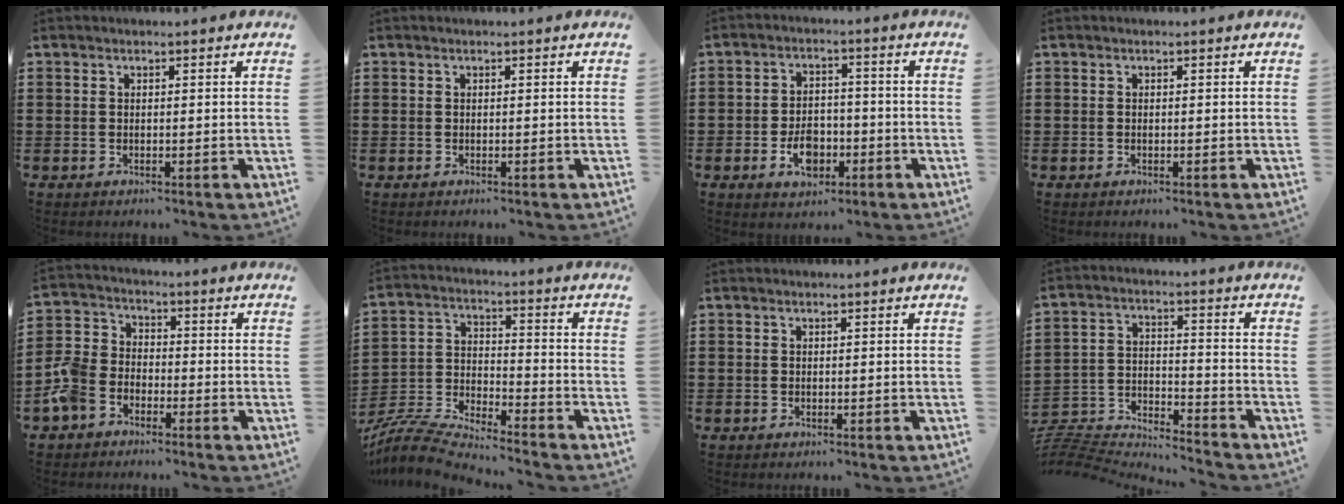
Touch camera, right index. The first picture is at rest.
{"total": 0.0}
{"total": 5.5, "force": [-2.0, 3.6, 3.7], "torque": [-0.056, 0.001, -0.040]}
{"total": 0.0}
{"total": 5.8, "force": [-4.0, 3.6, 2.0], "torque": [-0.081, 0.001, -0.092]}
{"total": 5.9, "force": [-5.7, 0.1, 1.3], "torque": [-0.054, -0.017, -0.123]}
{"total": 0.0}
{"total": 5.9, "force": [-5.9, 0.3, 0.4], "torque": [-0.033, -0.012, -0.129]}